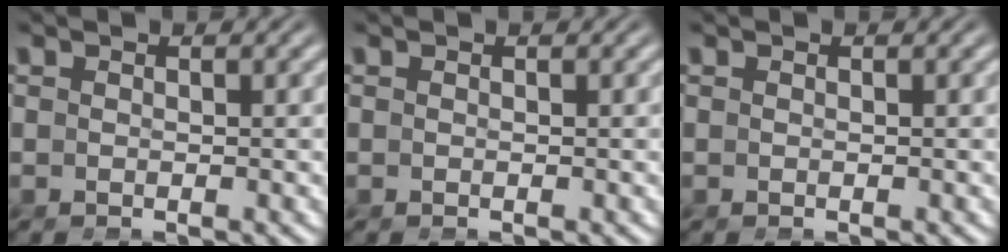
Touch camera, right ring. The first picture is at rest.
{"total": 0.0}
{"total": 0.0}